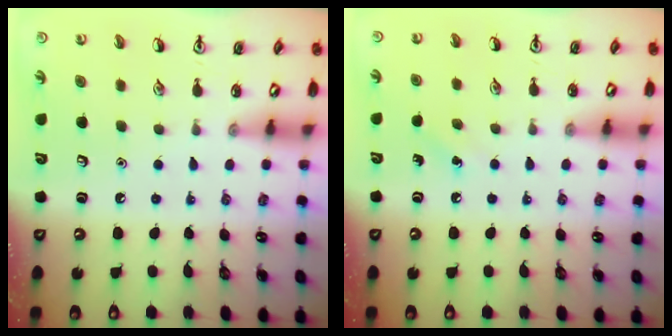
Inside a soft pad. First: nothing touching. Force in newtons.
{"total": 3.7, "press": 3.5, "slide": 1.3}